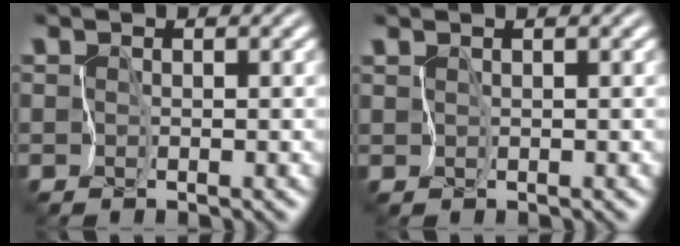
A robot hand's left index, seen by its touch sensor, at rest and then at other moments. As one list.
[{"total": 1.2, "force": [1.0, 0.1, 0.7], "torque": [-0.018, 0.004, 0.017]}]